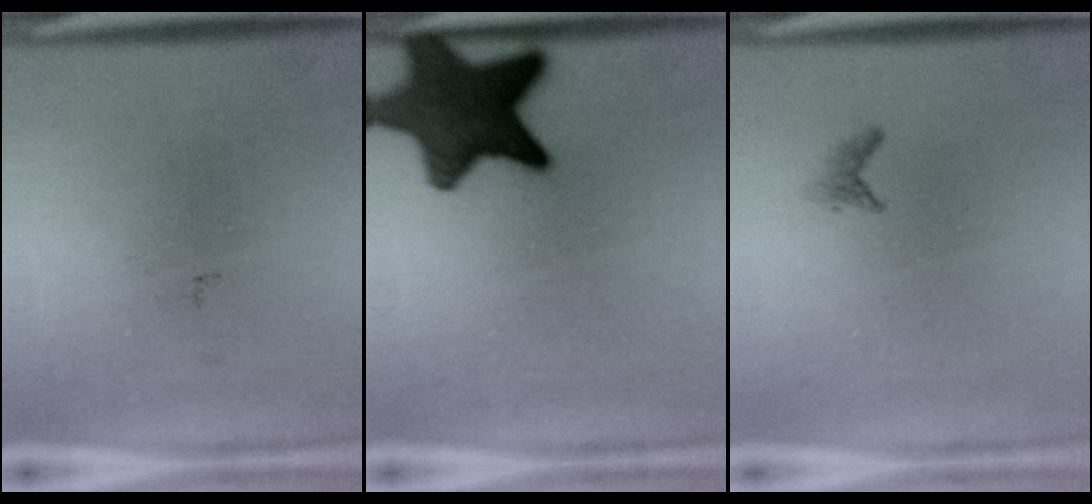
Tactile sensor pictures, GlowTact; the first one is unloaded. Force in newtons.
{"total": 14.3}
{"total": 0.7}